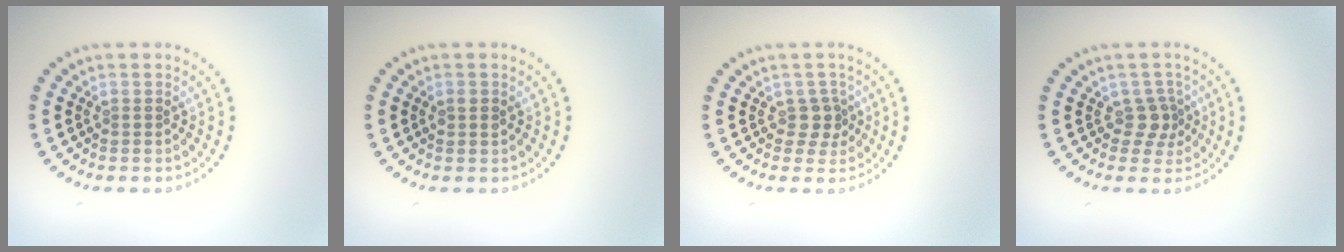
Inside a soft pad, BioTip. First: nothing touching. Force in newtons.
{"total": 1.2, "press": 1.2, "slide": 0.1}
{"total": 1.8, "press": 1.5, "slide": 1.0}
{"total": 2.0, "press": 1.6, "slide": 1.3}